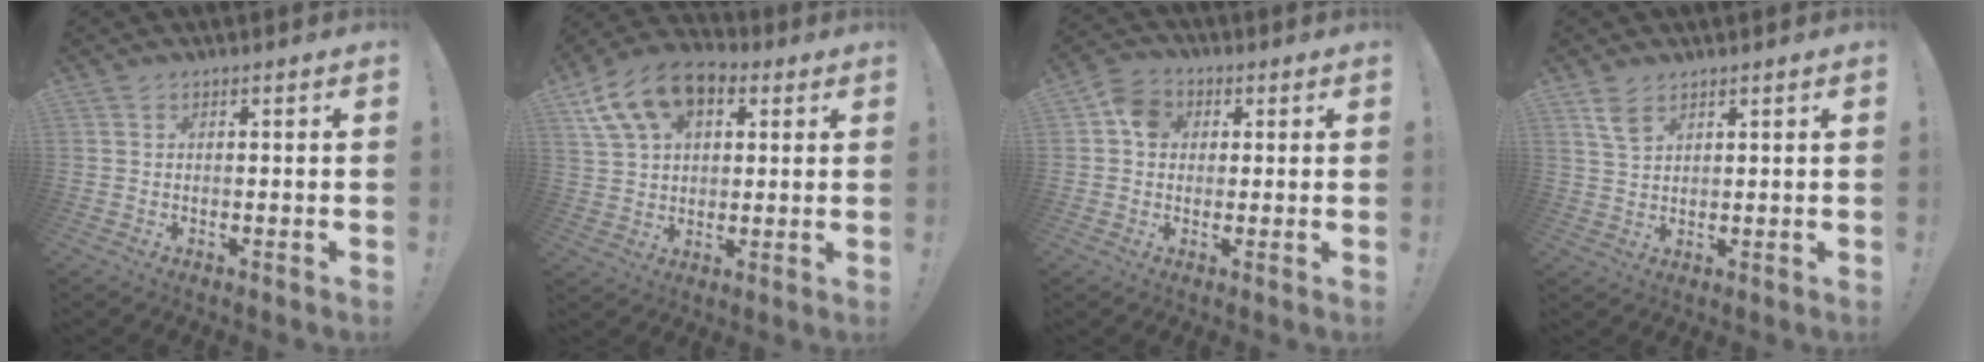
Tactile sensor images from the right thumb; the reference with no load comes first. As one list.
[{"total": 15.2, "force": [7.0, 9.7, 9.3], "torque": [-0.171, -0.024, 0.134]}, {"total": 6.8, "force": [0.9, 5.8, 3.6], "torque": [-0.050, 0.015, 0.020]}, {"total": 4.2, "force": [2.8, 2.1, 2.4], "torque": [-0.032, -0.018, 0.051]}]